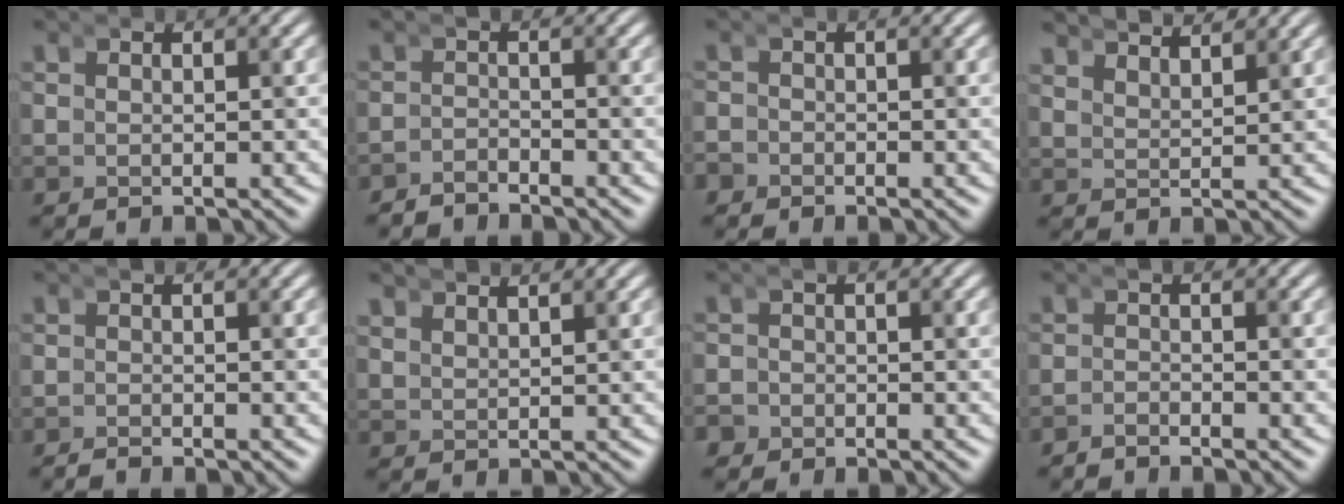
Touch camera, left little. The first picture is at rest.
{"total": 2.8, "force": [-2.3, -0.8, -1.3], "torque": [0.024, -0.007, -0.045]}
{"total": 1.4, "force": [-1.0, 0.6, -0.7], "torque": [-0.003, -0.007, -0.024]}
{"total": 2.9, "force": [2.8, 0.3, 0.7], "torque": [-0.016, 0.002, 0.047]}
{"total": 1.3, "force": [-1.0, -0.6, -0.7], "torque": [0.011, -0.005, -0.020]}
{"total": 2.2, "force": [2.2, 0.5, 0.4], "torque": [-0.007, 0.007, 0.035]}
{"total": 1.9, "force": [-1.4, 0.9, -0.8], "torque": [-0.005, -0.010, -0.029]}
{"total": 2.2, "force": [-1.6, -0.8, -1.2], "torque": [0.022, -0.005, -0.034]}